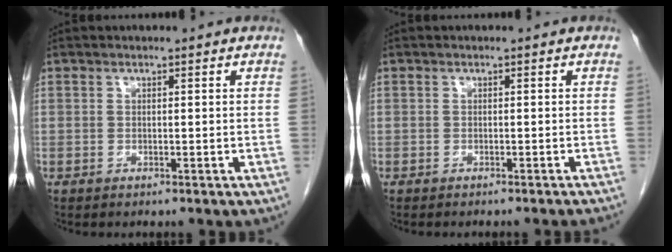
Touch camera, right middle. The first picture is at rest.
{"total": 3.3, "force": [-3.0, -0.4, 1.4], "torque": [-0.014, 0.000, -0.034]}